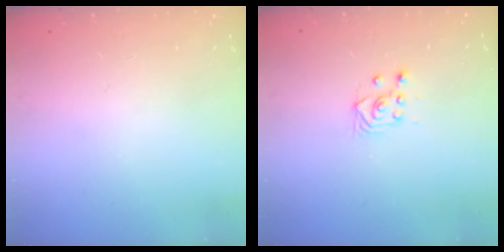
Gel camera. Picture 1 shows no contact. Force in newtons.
{"total": 3.6, "press": 3.2, "slide": 1.6}